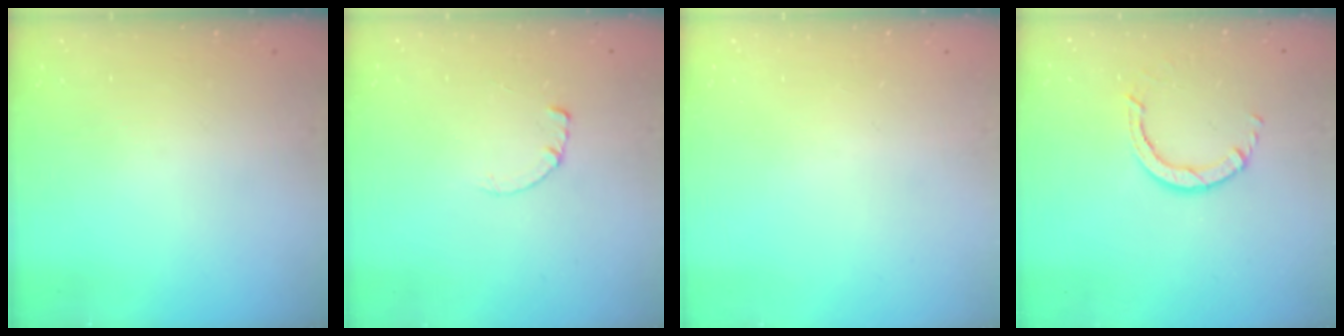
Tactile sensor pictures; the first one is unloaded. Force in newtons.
{"total": 0.7, "press": 0.7, "slide": 0.2}
{"total": 0.0}
{"total": 3.0, "press": 3.0, "slide": 0.4}